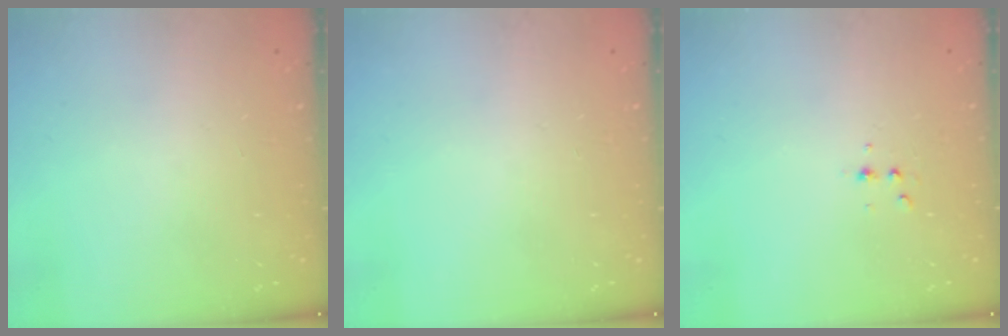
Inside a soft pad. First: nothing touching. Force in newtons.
{"total": 0.0}
{"total": 4.0, "press": 3.9, "slide": 1.0}